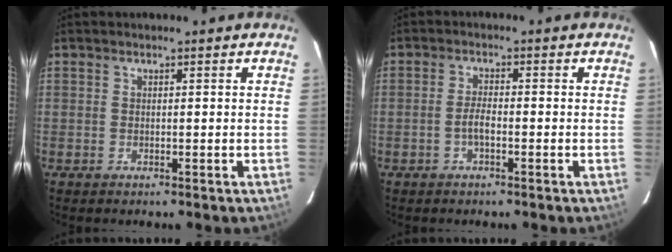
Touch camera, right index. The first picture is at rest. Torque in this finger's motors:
{"motor_torque": [0.33, -0.23, 0.19, 0.05]}